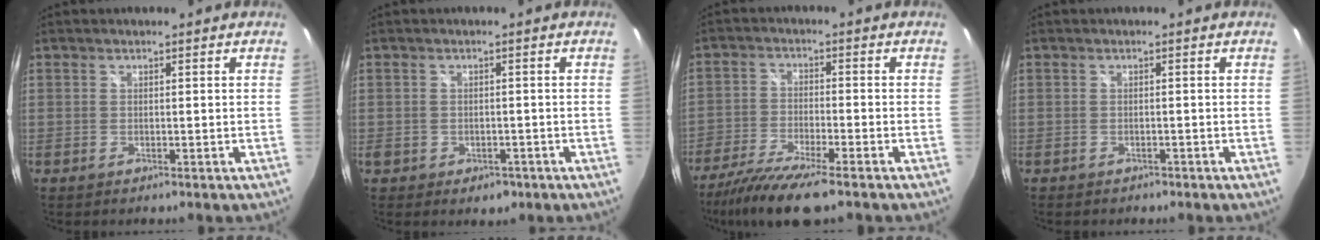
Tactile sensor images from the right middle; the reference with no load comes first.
{"total": 4.1, "force": [-1.7, 3.2, 2.1], "torque": [-0.040, -0.006, -0.019]}
{"total": 10.4, "force": [-8.0, 1.6, 6.5], "torque": [-0.152, -0.032, -0.154]}
{"total": 1.3, "force": [-0.9, 0.9, 0.3], "torque": [-0.009, -0.003, -0.012]}